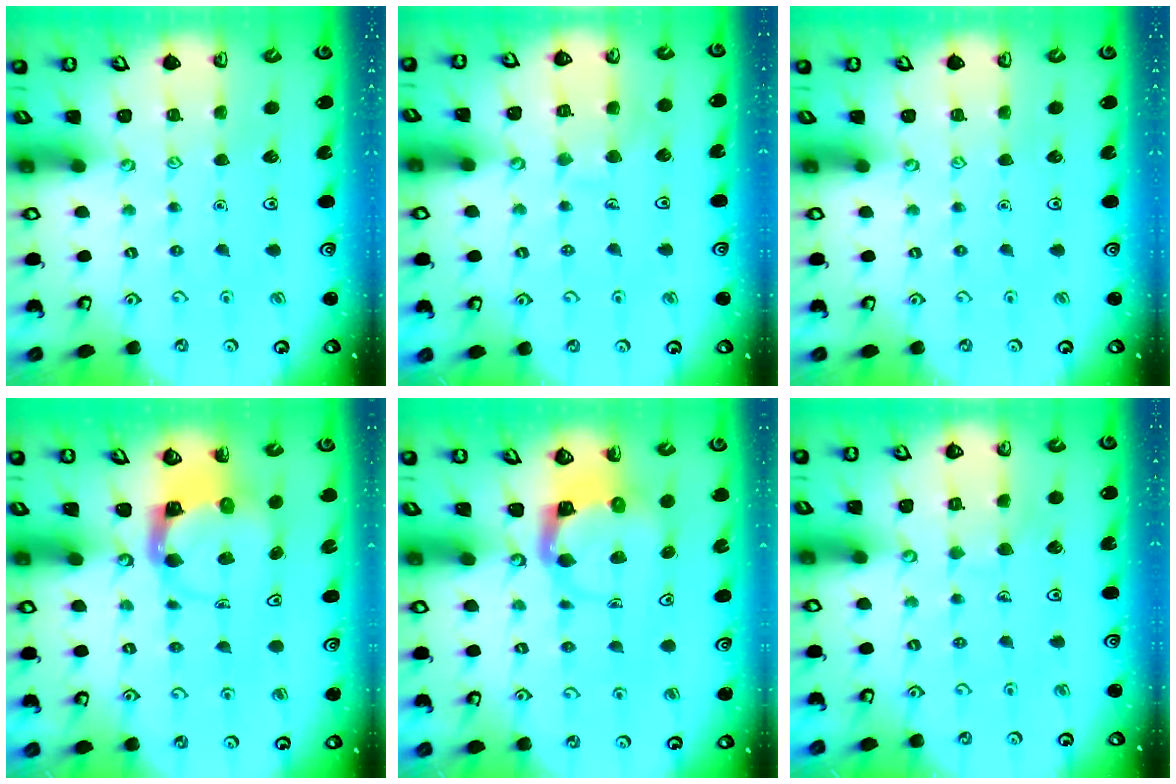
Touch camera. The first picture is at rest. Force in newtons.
{"total": 7.8, "press": 7.8, "slide": 0.4}
{"total": 0.0}
{"total": 3.8, "press": 3.8, "slide": 0.5}
{"total": 3.8, "press": 3.8, "slide": 0.7}
{"total": 4.4, "press": 4.3, "slide": 0.3}